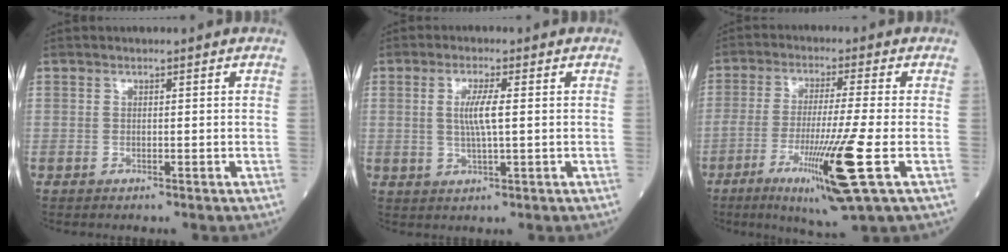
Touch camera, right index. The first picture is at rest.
{"total": 4.4, "force": [0.6, 0.2, 4.3], "torque": [-0.087, -0.003, 0.011]}
{"total": 13.0, "force": [-4.9, -1.2, 12.0], "torque": [-0.226, -0.038, -0.086]}